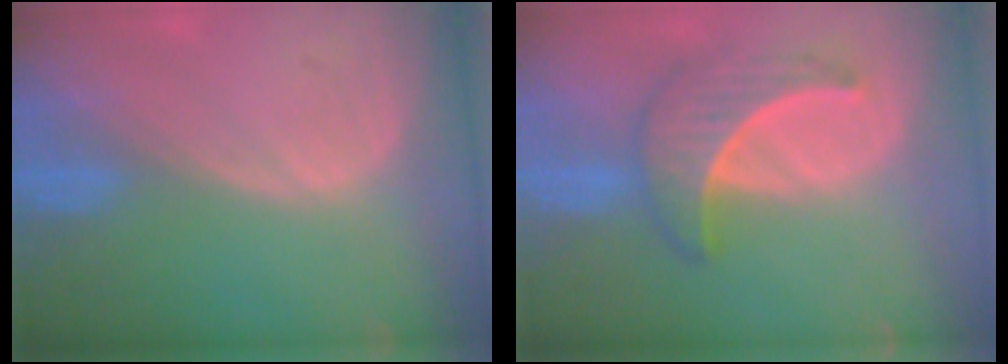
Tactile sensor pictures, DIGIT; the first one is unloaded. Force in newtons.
{"total": 6.8, "press": 6.2, "slide": 2.9}